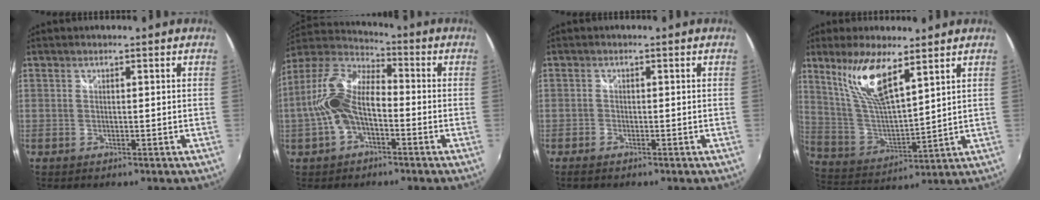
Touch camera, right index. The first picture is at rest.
{"total": 13.1, "force": [-2.7, 7.1, 10.7], "torque": [-0.224, 0.022, -0.053]}
{"total": 1.5, "force": [-1.2, 0.7, 0.6], "torque": [-0.017, -0.001, -0.024]}
{"total": 13.0, "force": [8.1, 3.0, 9.7], "torque": [-0.186, 0.004, 0.172]}